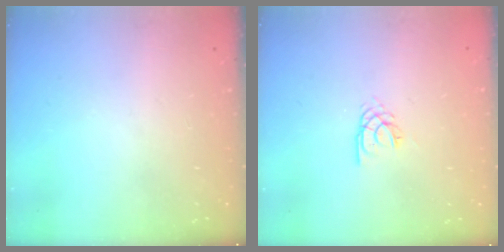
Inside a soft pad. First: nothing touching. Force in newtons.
{"total": 2.2, "press": 2.2, "slide": 0.3}